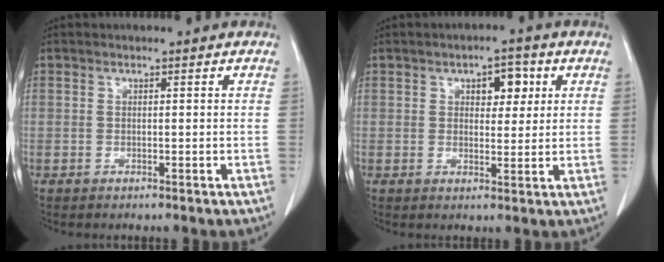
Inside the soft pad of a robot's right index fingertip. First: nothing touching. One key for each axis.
{"total": 4.6, "fx": 1.8, "fy": 2.4, "fz": 3.4, "tx": -0.044, "ty": 0.008, "tz": 0.025}